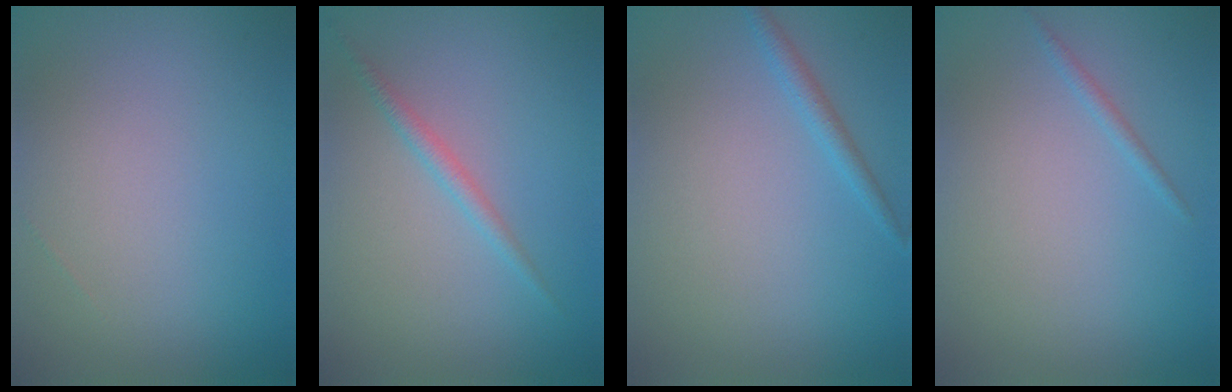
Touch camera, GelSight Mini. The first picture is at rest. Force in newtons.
{"total": 1.4, "press": 1.4, "slide": 0.1}
{"total": 1.3, "press": 1.3, "slide": 0.1}
{"total": 0.7, "press": 0.7, "slide": 0.1}